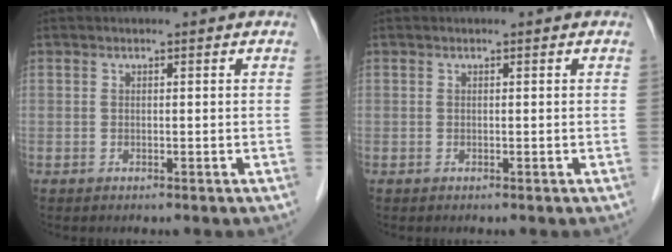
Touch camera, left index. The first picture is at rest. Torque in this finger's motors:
{"motor_torque": [0.02, 0.01, 0.00, -0.01]}